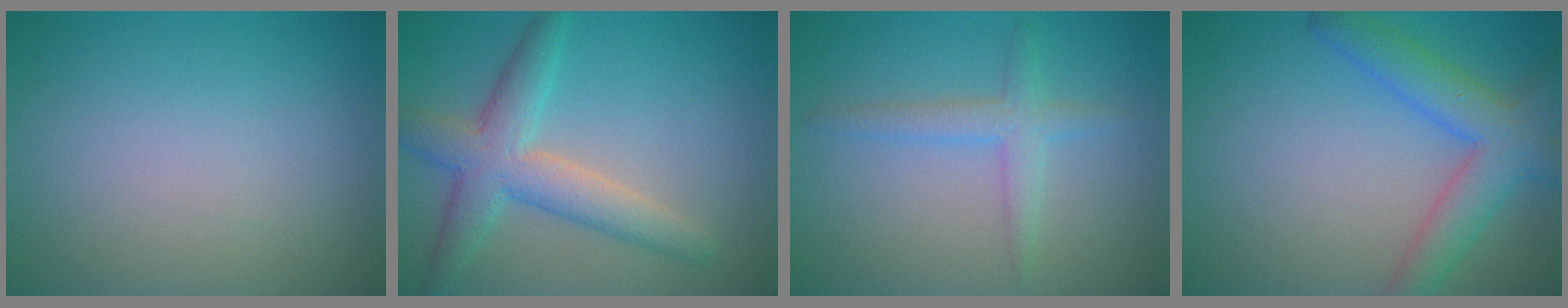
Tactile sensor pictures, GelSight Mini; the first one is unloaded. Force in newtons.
{"total": 5.2, "press": 5.2, "slide": 0.2}
{"total": 2.3, "press": 2.3, "slide": 0.1}
{"total": 5.2, "press": 5.2, "slide": 0.2}